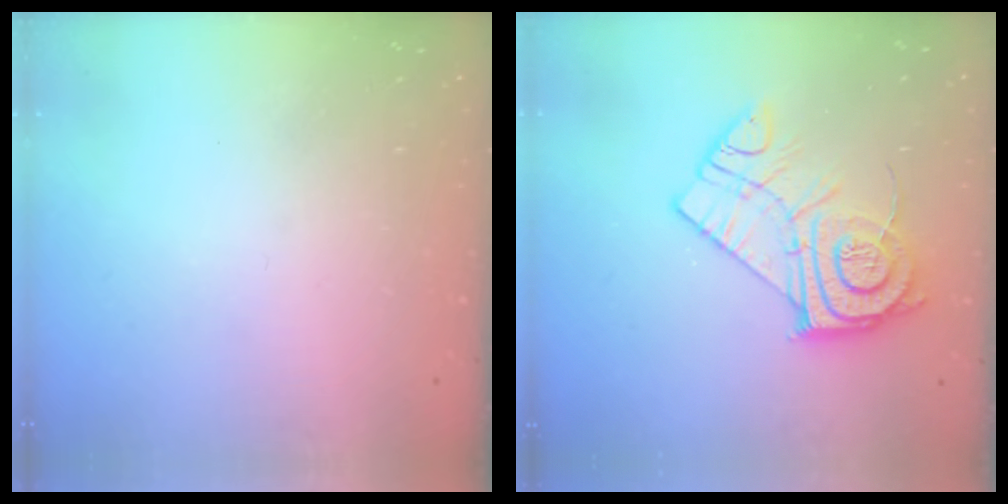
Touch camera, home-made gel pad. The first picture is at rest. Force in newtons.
{"total": 14.5, "press": 14.5, "slide": 1.0}